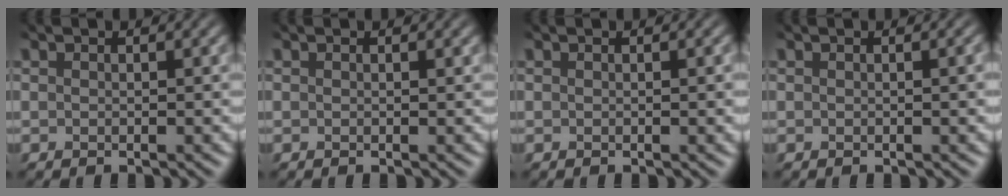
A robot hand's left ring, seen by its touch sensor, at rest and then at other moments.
{"total": 0.5, "force": [0.4, 0.2, 0.3], "torque": [0.000, 0.001, 0.004]}
{"total": 1.3, "force": [0.2, 0.5, 1.1], "torque": [-0.009, 0.001, 0.001]}
{"total": 2.1, "force": [0.3, 0.8, 1.9], "torque": [-0.015, 0.005, 0.001]}